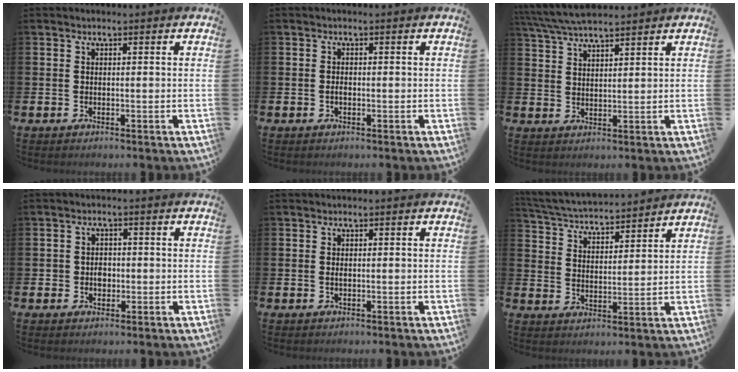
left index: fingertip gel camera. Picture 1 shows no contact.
{"total": 0.8, "force": [-0.2, 0.5, 0.7], "torque": [-0.005, -0.001, -0.007]}
{"total": 5.5, "force": [5.2, 0.7, 1.8], "torque": [-0.049, -0.019, 0.095]}
{"total": 2.1, "force": [-0.2, 1.9, 1.0], "torque": [0.002, -0.001, -0.013]}
{"total": 0.5, "force": [0.1, 0.2, 0.5], "torque": [-0.001, -0.002, -0.001]}
{"total": 4.6, "force": [4.5, 0.5, 0.3], "torque": [-0.025, -0.038, 0.076]}